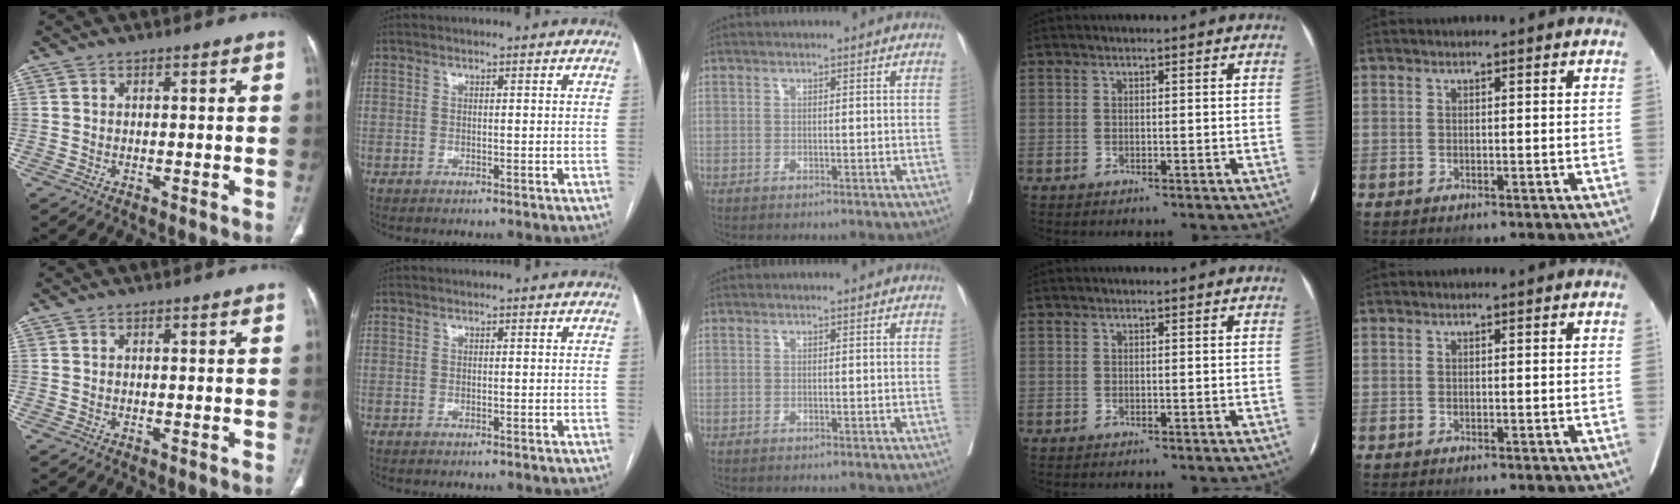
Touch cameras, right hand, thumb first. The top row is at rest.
{}